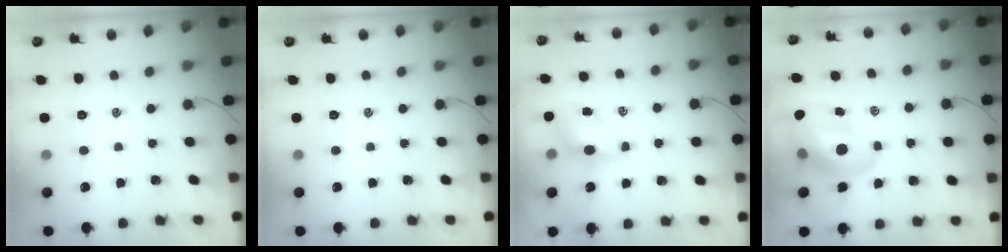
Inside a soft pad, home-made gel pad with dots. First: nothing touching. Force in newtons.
{"total": 0.0}
{"total": 5.7, "press": 5.6, "slide": 1.0}
{"total": 12.7, "press": 12.1, "slide": 3.8}